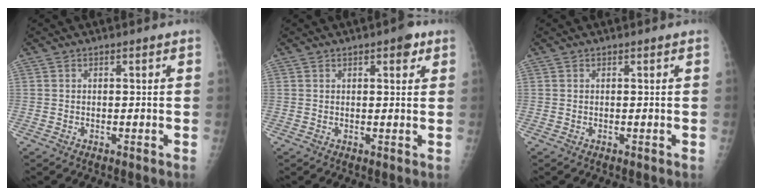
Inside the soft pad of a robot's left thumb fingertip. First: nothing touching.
{"total": 2.9, "force": [1.6, 1.3, 2.0], "torque": [-0.013, -0.003, 0.016]}
{"total": 0.0}